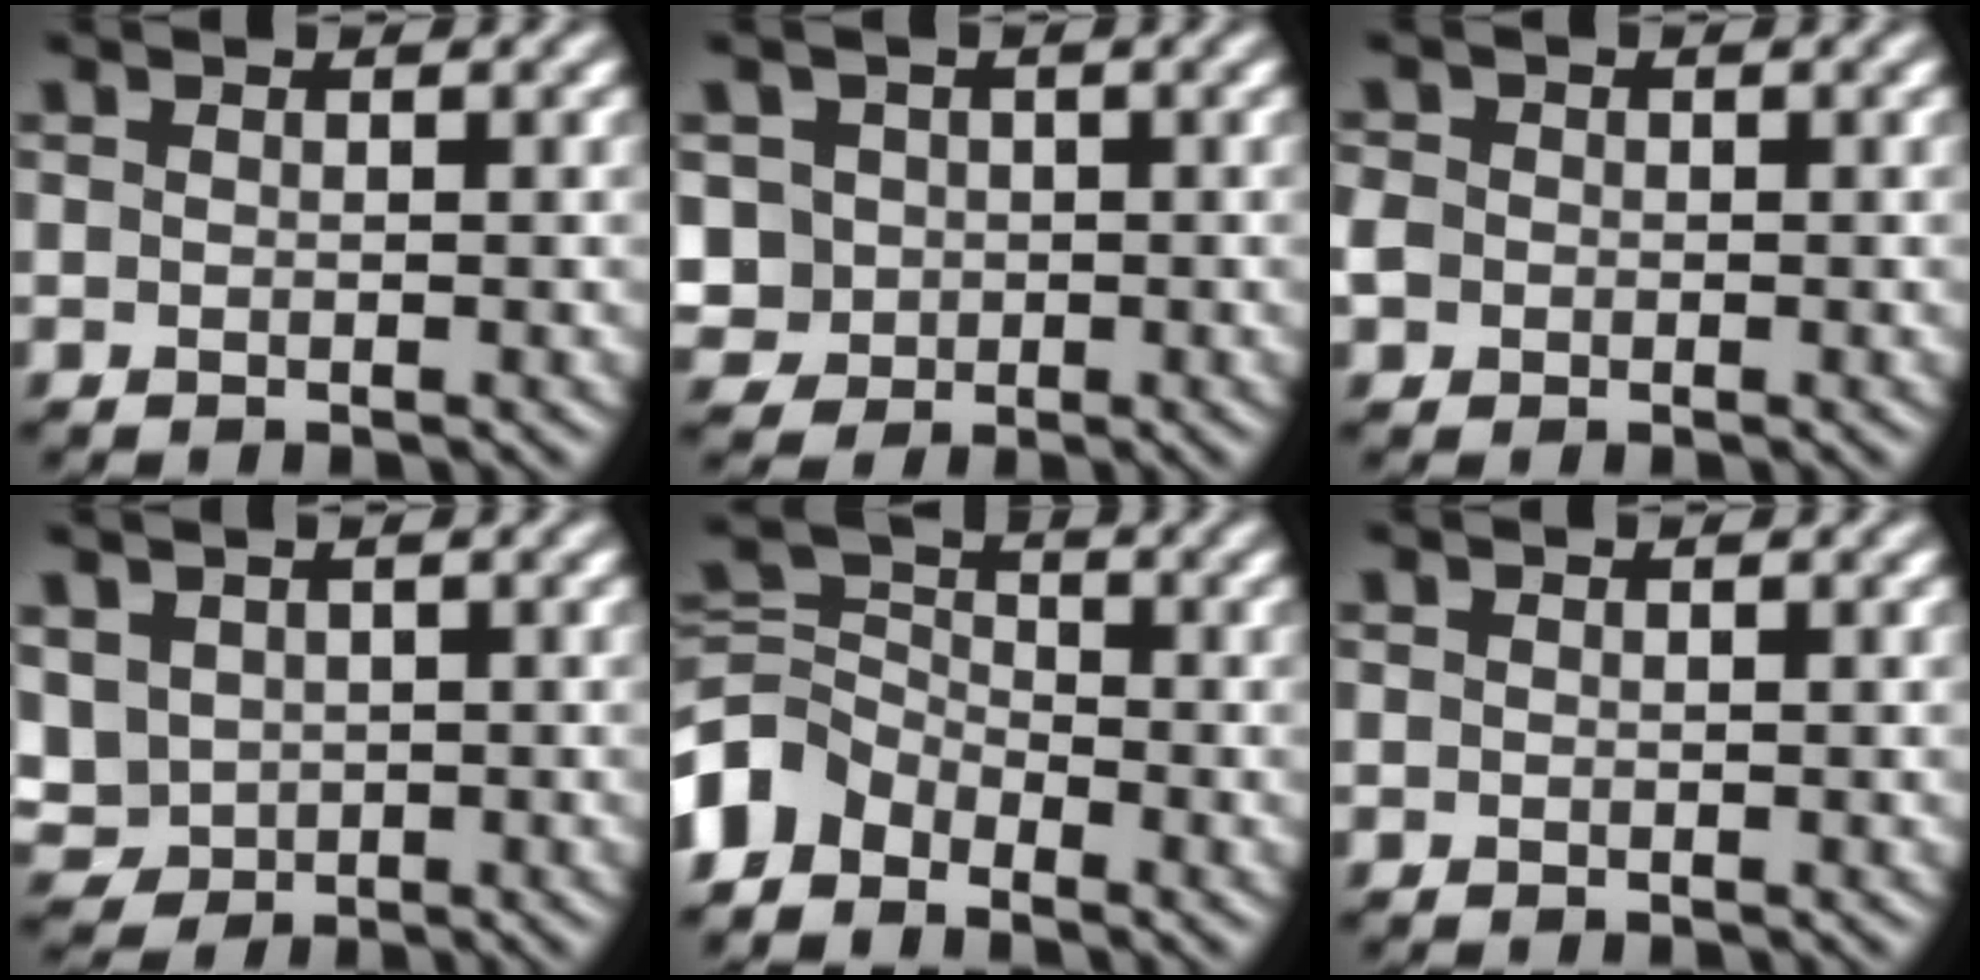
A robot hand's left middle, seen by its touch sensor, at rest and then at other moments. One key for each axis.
{"total": 4.9, "fx": 0.5, "fy": 4.4, "fz": 2.1, "tx": -0.037, "ty": 0.023, "tz": -0.004}
{"total": 3.8, "fx": -0.1, "fy": 3.5, "fz": 1.6, "tx": -0.041, "ty": 0.024, "tz": -0.030}
{"total": 4.1, "fx": 0.5, "fy": 3.6, "fz": 1.9, "tx": -0.064, "ty": 0.014, "tz": 0.014}
{"total": 4.4, "fx": -3.1, "fy": 2.8, "fz": 1.4, "tx": -0.031, "ty": 0.008, "tz": -0.081}
{"total": 0.0}